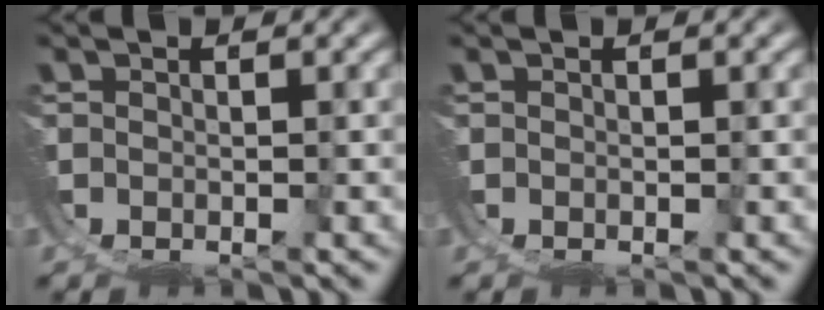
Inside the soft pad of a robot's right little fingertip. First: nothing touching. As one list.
[{"total": 0.0}]